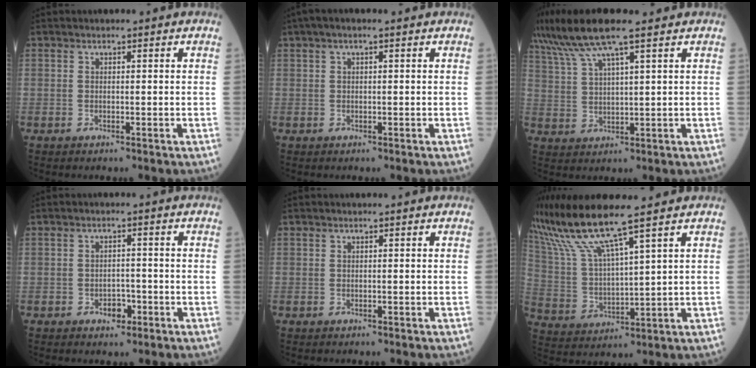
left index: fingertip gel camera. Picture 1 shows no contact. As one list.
[{"total": 2.5, "force": [1.3, 0.6, 2.1], "torque": [-0.040, 0.023, 0.022]}, {"total": 8.8, "force": [6.7, -0.2, 5.7], "torque": [-0.119, 0.027, 0.125]}, {"total": 2.6, "force": [-1.5, 1.7, 1.4], "torque": [-0.016, 0.005, -0.017]}, {"total": 0.0}, {"total": 10.9, "force": [8.7, -0.9, 6.6], "torque": [-0.149, 0.004, 0.178]}]